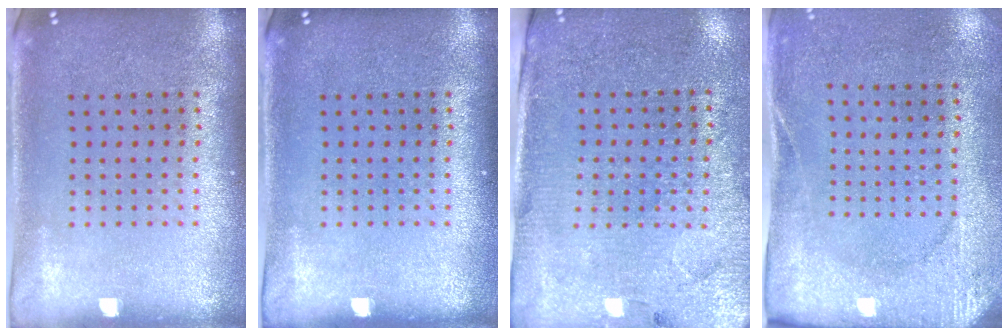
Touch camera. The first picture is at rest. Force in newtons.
{"total": 0.0}
{"total": 3.0, "press": 2.8, "slide": 0.9}
{"total": 2.6, "press": 2.0, "slide": 1.6}